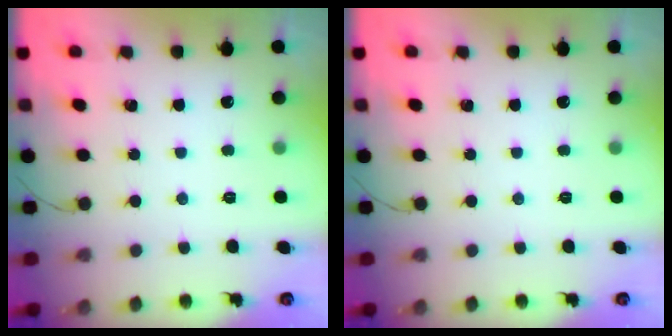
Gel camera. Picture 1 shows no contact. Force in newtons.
{"total": 0.0}